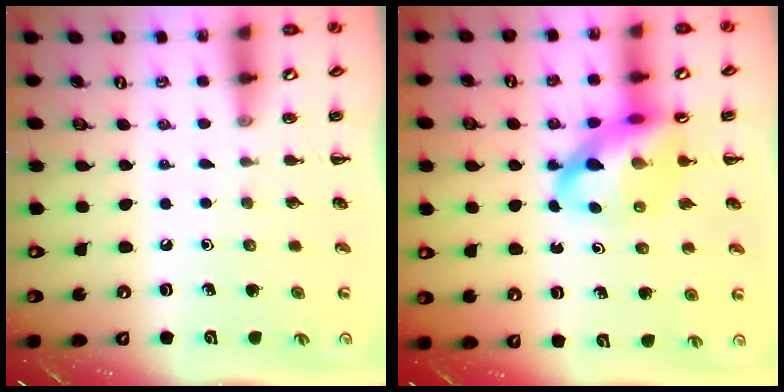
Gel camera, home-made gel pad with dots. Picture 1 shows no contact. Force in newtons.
{"total": 12.5, "press": 11.9, "slide": 3.6}